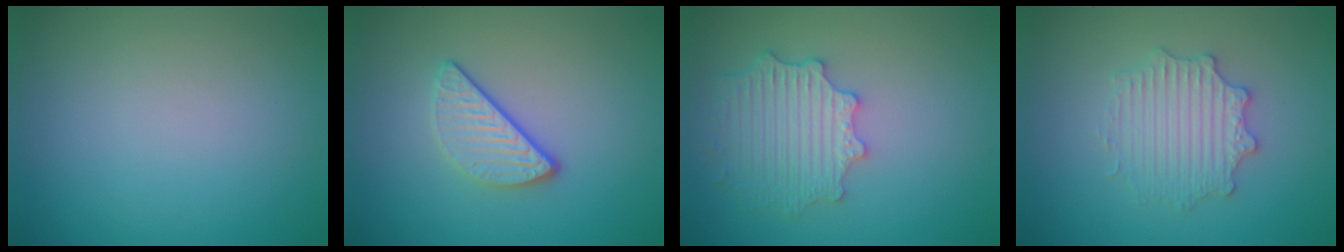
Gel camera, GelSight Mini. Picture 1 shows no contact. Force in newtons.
{"total": 2.9, "press": 2.4, "slide": 1.7}
{"total": 4.5, "press": 4.0, "slide": 2.1}
{"total": 3.0, "press": 2.9, "slide": 0.4}